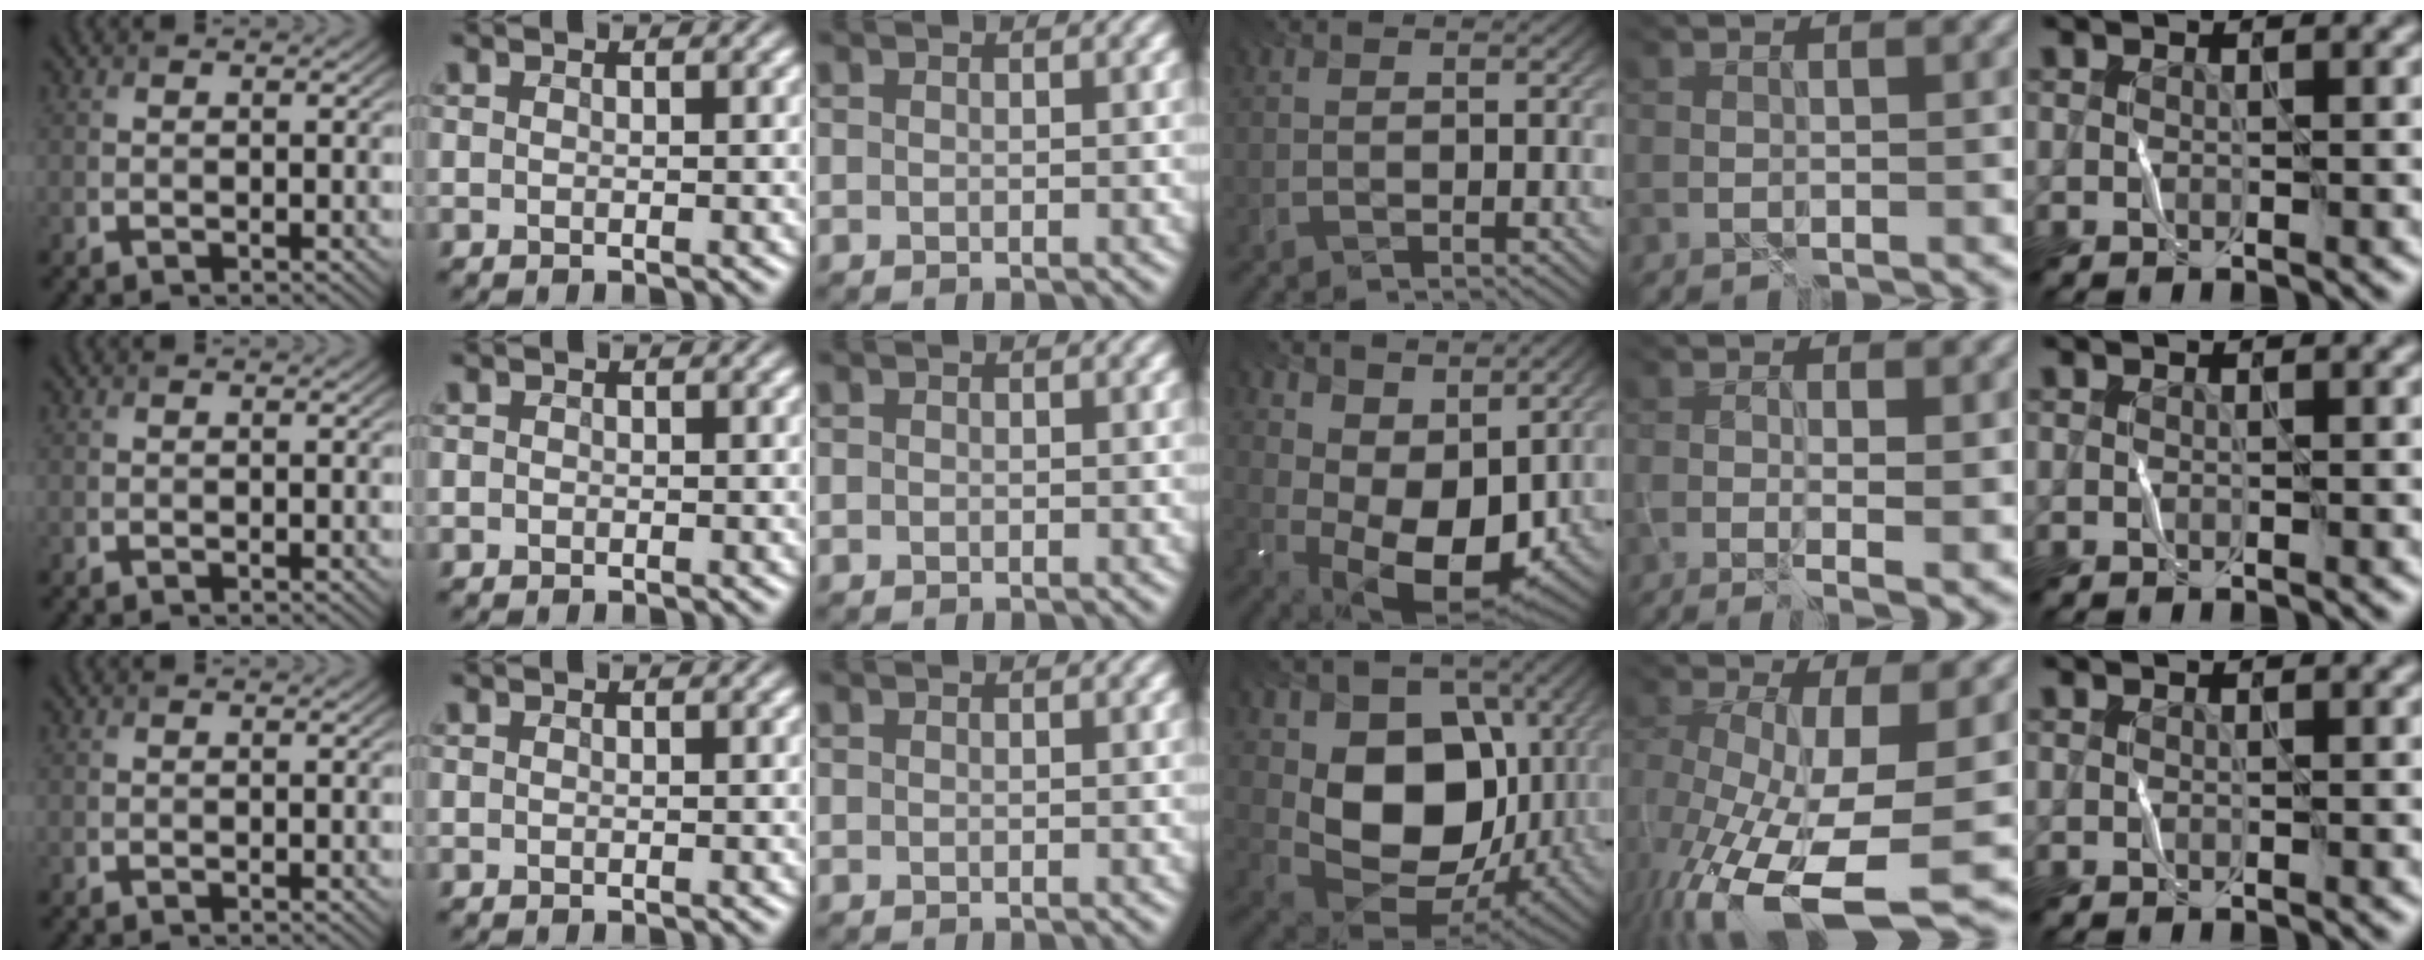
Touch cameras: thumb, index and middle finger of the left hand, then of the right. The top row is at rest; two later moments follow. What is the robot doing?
{"motion": "fold", "object": "bandana"}